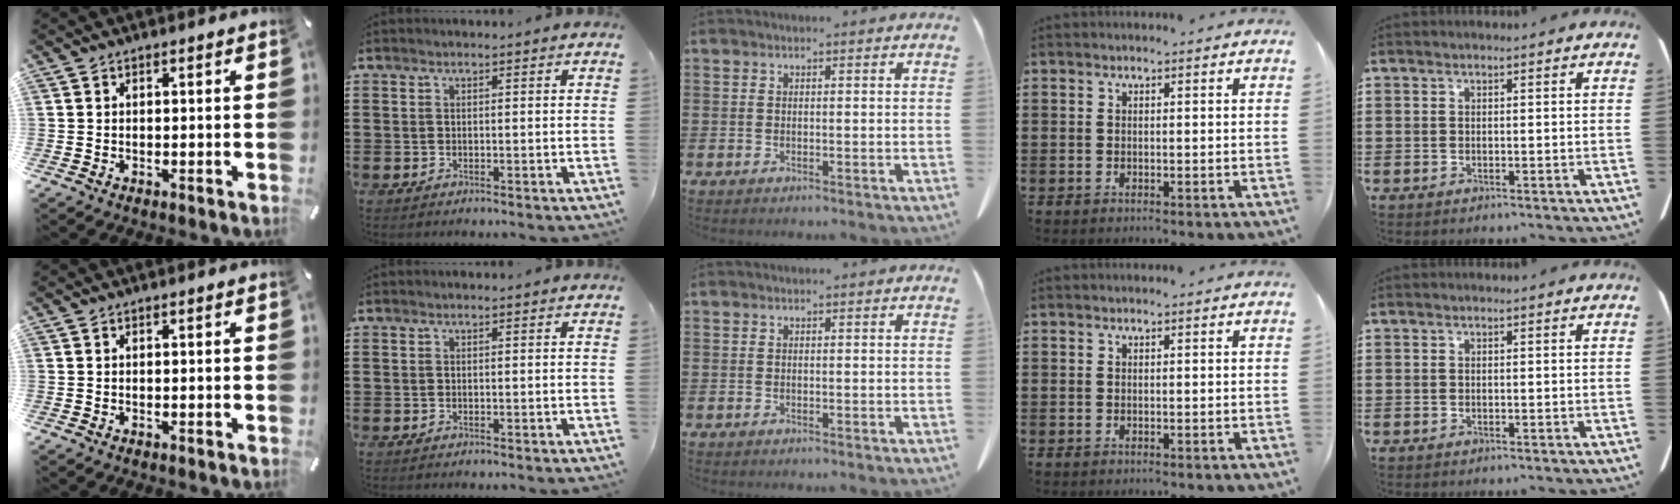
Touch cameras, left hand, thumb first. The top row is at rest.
{}